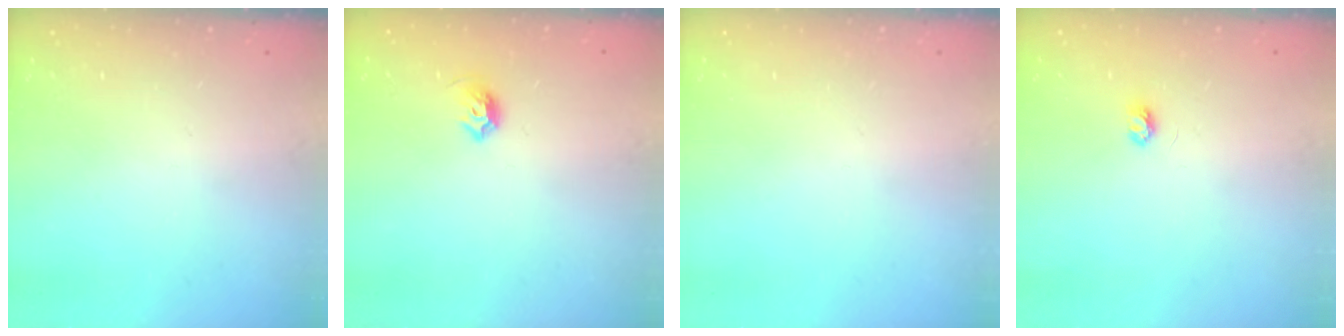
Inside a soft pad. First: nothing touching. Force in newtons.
{"total": 5.7, "press": 5.6, "slide": 1.0}
{"total": 0.0}
{"total": 3.2, "press": 3.2, "slide": 0.3}